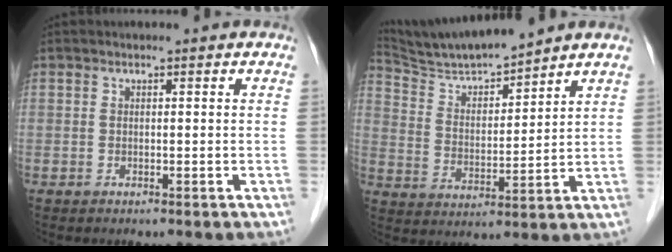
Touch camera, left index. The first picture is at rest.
{"total": 10.2, "force": [9.7, -0.4, 3.1], "torque": [-0.071, 0.008, 0.189]}